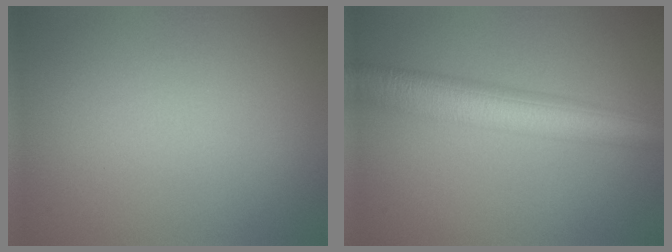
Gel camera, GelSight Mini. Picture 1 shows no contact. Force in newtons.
{"total": 6.8, "press": 6.8, "slide": 0.1}